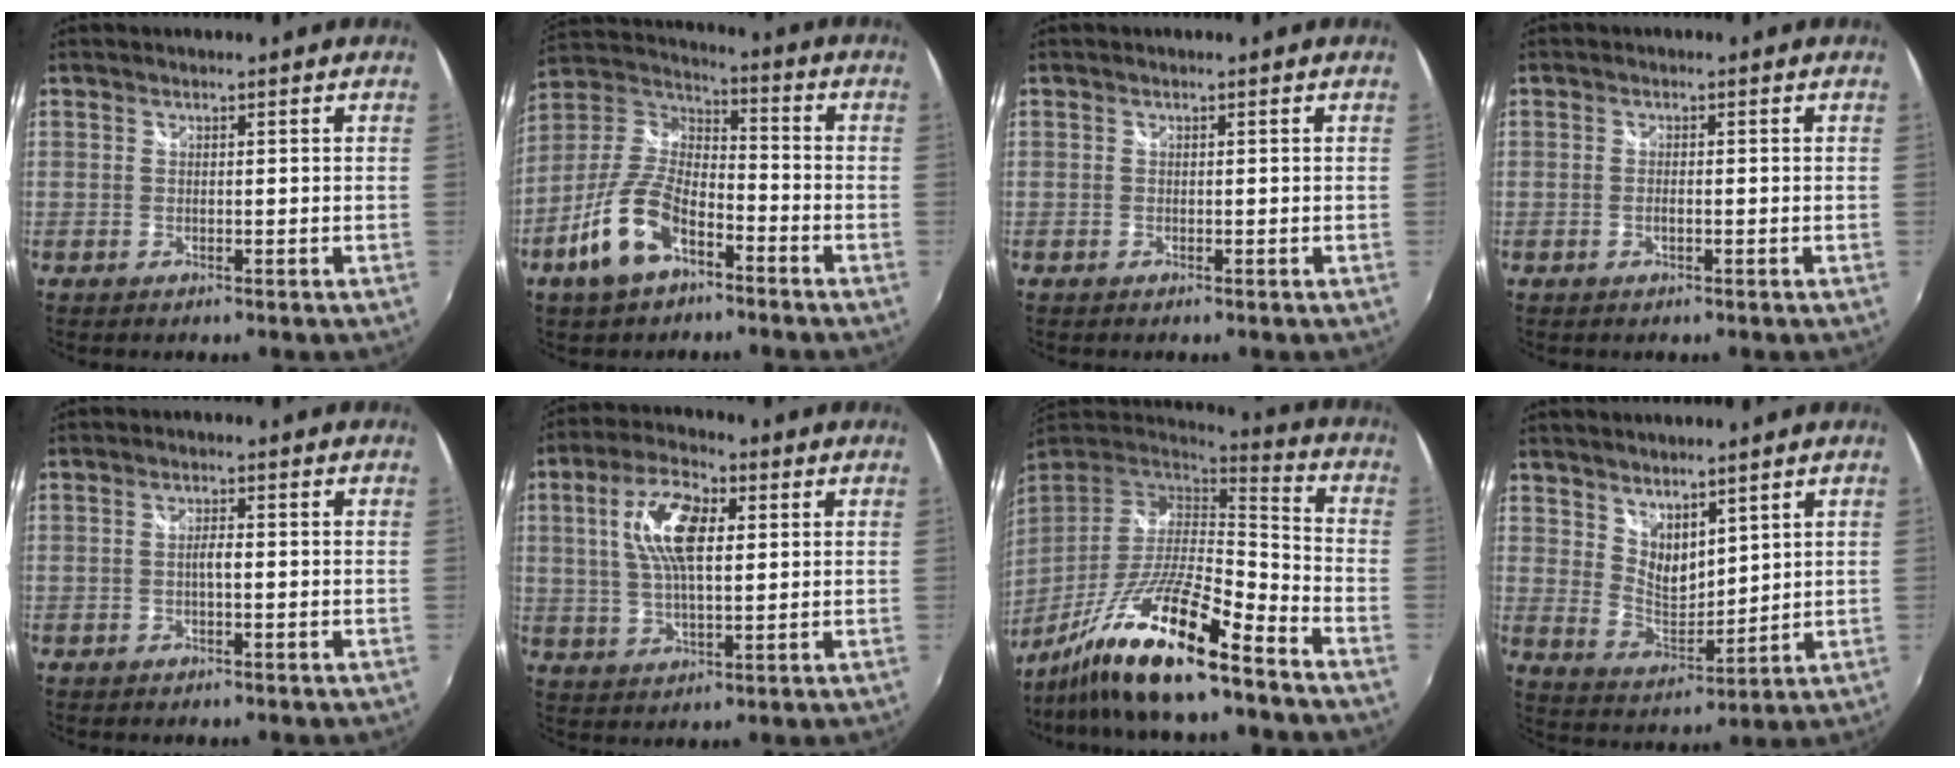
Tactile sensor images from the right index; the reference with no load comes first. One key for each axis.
{"total": 14.2, "fx": -7.4, "fy": 6.9, "fz": 10.0, "tx": -0.215, "ty": -0.002, "tz": -0.138}
{"total": 0.0}
{"total": 1.0, "fx": -0.4, "fy": 0.3, "fz": 0.8, "tx": -0.018, "ty": -0.001, "tz": -0.007}
{"total": 1.5, "fx": -0.5, "fy": 0.2, "fz": 1.4, "tx": -0.026, "ty": 0.004, "tz": -0.011}
{"total": 11.3, "fx": 2.8, "fy": 4.9, "fz": 9.8, "tx": -0.190, "ty": 0.017, "tz": 0.051}
{"total": 19.9, "fx": -13.6, "fy": 2.9, "fz": 14.3, "tx": -0.276, "ty": -0.020, "tz": -0.252}
{"total": 7.4, "fx": 5.4, "fy": 3.6, "fz": 3.5, "tx": -0.054, "ty": -0.004, "tz": 0.107}